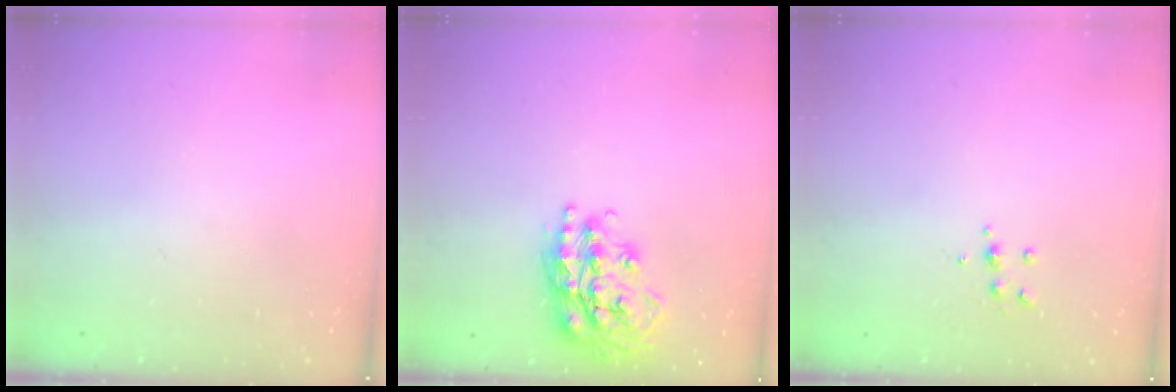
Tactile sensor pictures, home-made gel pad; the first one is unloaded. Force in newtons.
{"total": 19.2, "press": 19.1, "slide": 1.6}
{"total": 5.8, "press": 5.7, "slide": 0.8}